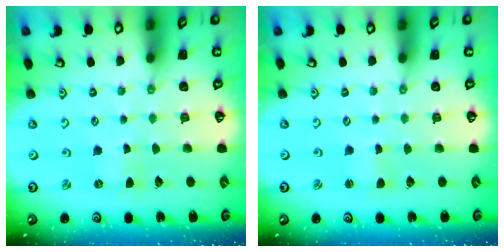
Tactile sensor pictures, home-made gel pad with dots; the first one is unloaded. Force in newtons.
{"total": 0.8, "press": 0.8, "slide": 0.0}